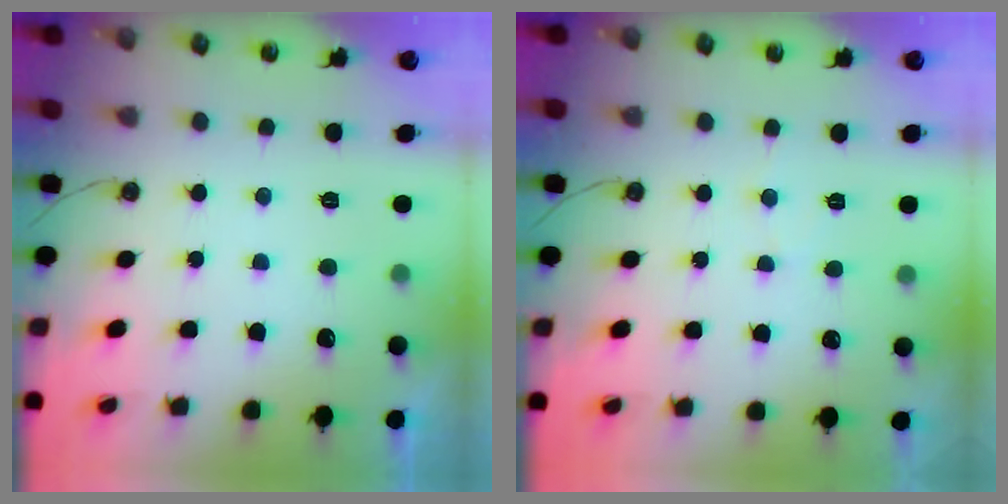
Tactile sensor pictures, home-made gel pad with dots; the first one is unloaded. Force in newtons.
{"total": 4.6, "press": 4.6, "slide": 0.5}